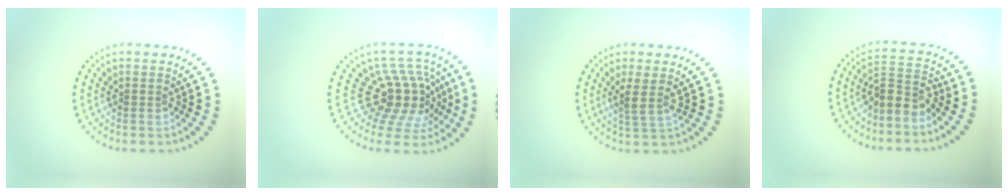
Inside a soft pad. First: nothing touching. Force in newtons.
{"total": 5.2, "press": 3.8, "slide": 3.6}
{"total": 2.3, "press": 1.7, "slide": 1.5}
{"total": 2.7, "press": 2.3, "slide": 1.5}